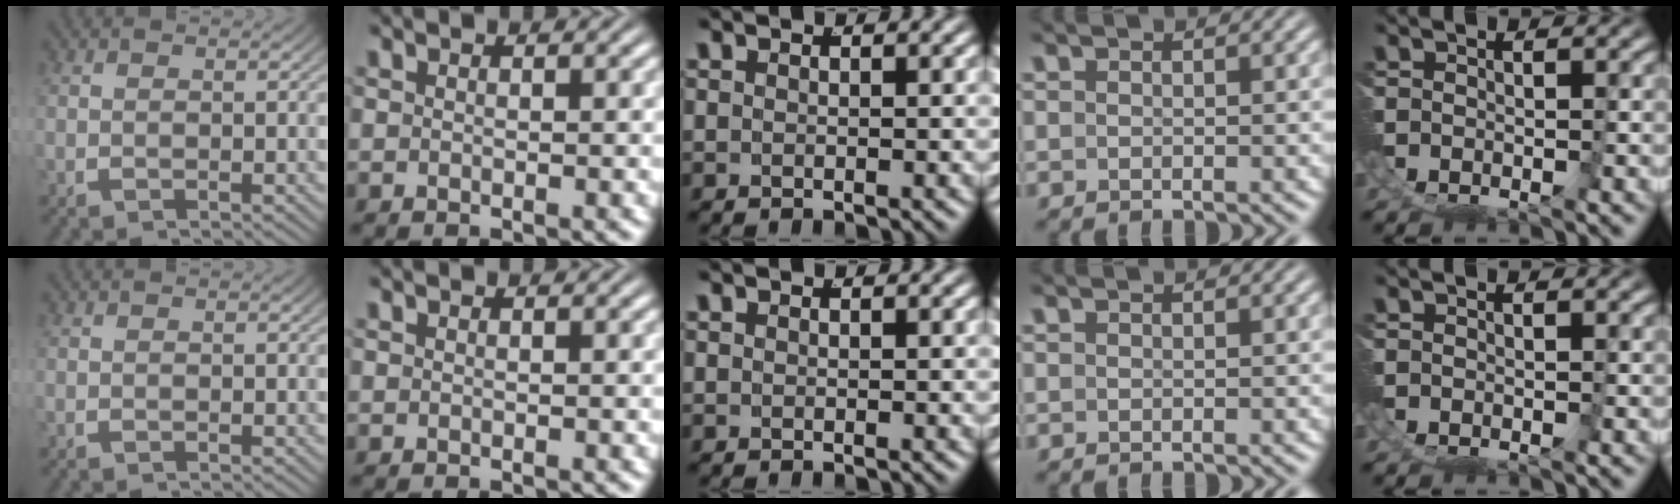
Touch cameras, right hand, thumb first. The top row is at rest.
{}